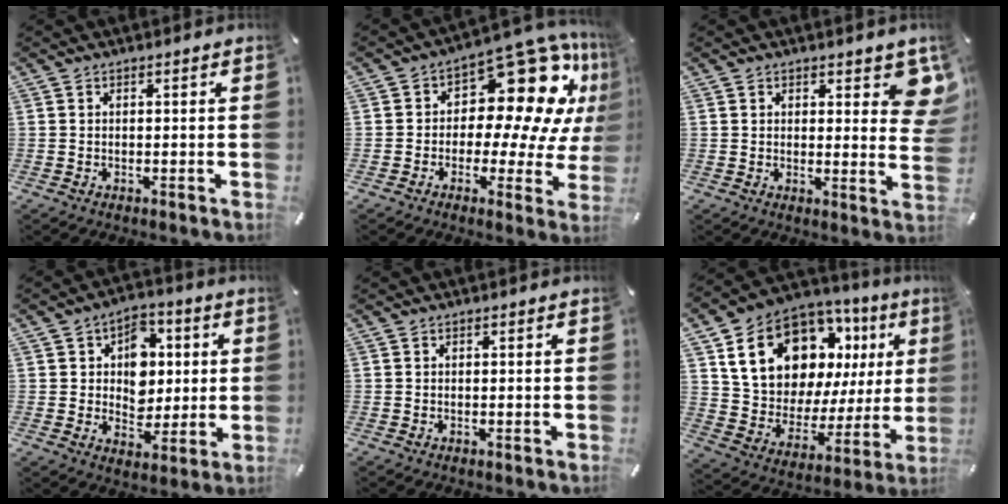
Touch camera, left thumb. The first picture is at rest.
{"total": 18.7, "force": [7.9, 10.3, 13.4], "torque": [-0.185, -0.070, 0.131]}
{"total": 6.9, "force": [3.6, 3.5, 4.8], "torque": [-0.042, -0.022, 0.057]}
{"total": 10.4, "force": [1.5, 8.9, 5.0], "torque": [-0.062, 0.000, 0.028]}
{"total": 0.0}
{"total": 19.5, "force": [10.6, 12.8, 10.2], "torque": [-0.174, -0.058, 0.195]}